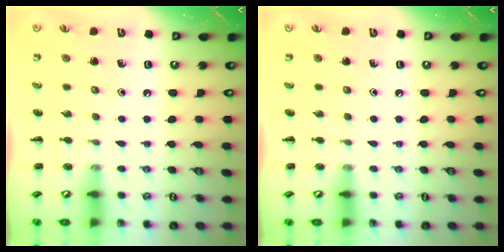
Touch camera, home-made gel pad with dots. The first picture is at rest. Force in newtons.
{"total": 0.0}